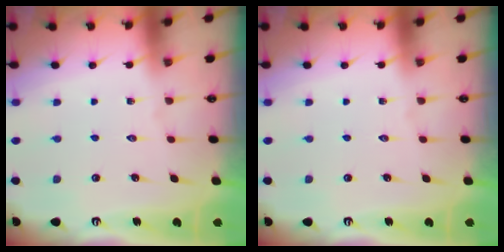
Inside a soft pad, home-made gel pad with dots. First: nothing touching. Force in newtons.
{"total": 0.0}